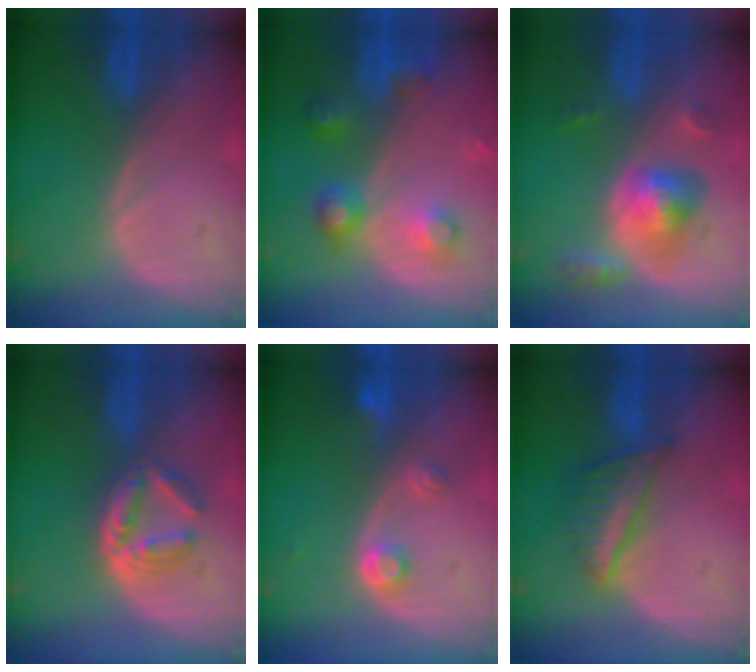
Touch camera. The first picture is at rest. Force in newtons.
{"total": 6.0, "press": 6.0, "slide": 0.3}
{"total": 6.3, "press": 5.7, "slide": 2.5}
{"total": 6.3, "press": 5.4, "slide": 3.1}
{"total": 3.0, "press": 2.8, "slide": 0.9}
{"total": 5.4, "press": 5.4, "slide": 0.6}